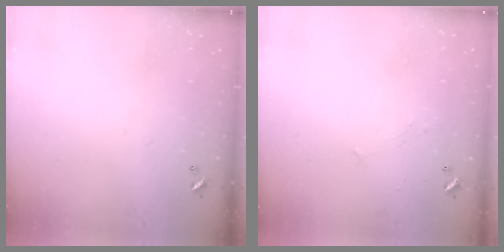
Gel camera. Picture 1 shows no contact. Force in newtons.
{"total": 2.9, "press": 2.8, "slide": 0.4}